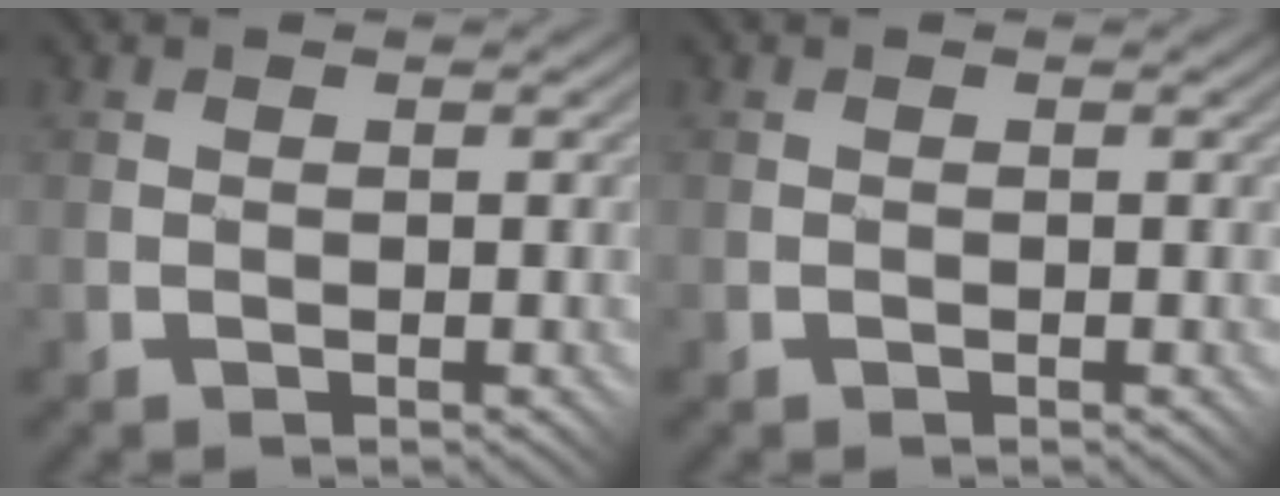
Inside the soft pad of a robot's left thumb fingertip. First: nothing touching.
{"total": 0.0}